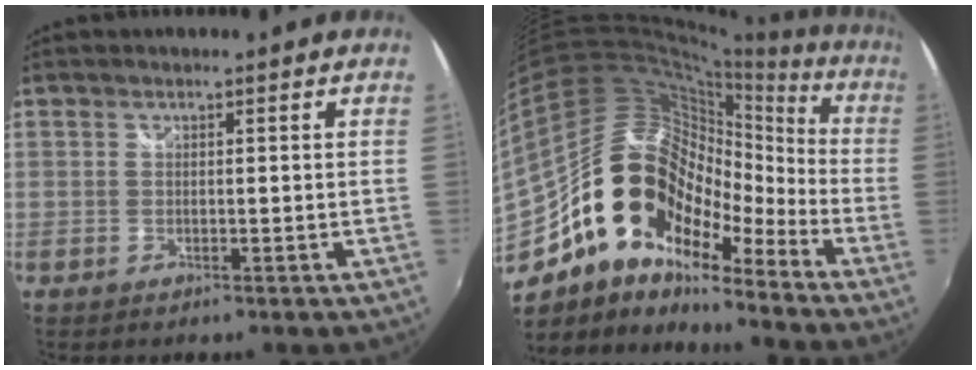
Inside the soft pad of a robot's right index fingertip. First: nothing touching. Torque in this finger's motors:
{"motor_torque": [0.16, -0.32, -0.10, -0.12]}